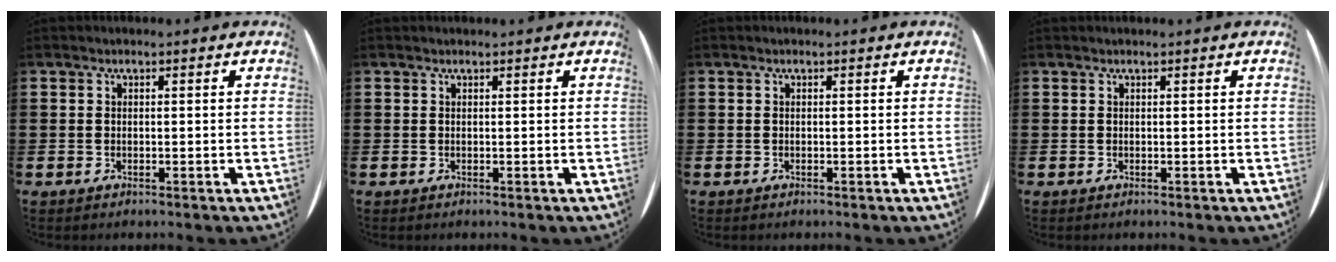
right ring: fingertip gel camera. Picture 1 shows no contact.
{"total": 0.0}
{"total": 0.0}
{"total": 0.0}